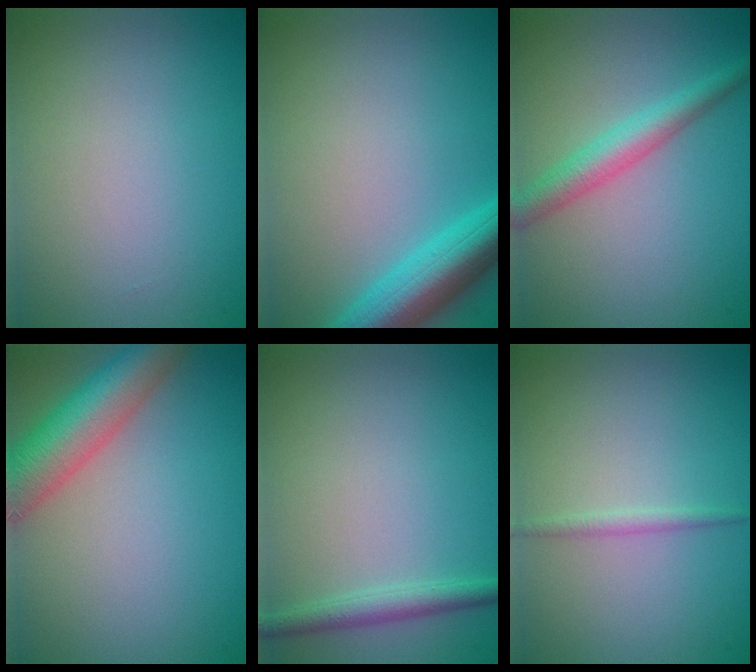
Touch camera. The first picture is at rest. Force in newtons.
{"total": 6.3, "press": 6.3, "slide": 0.3}
{"total": 3.3, "press": 3.3, "slide": 0.1}
{"total": 7.2, "press": 7.2, "slide": 0.4}
{"total": 2.1, "press": 2.1, "slide": 0.0}
{"total": 0.9, "press": 0.9, "slide": 0.0}